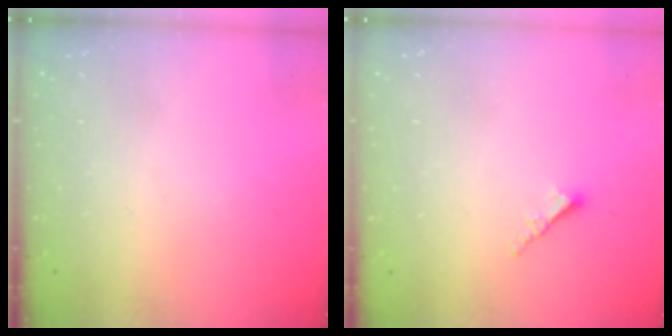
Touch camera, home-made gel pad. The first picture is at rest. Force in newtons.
{"total": 1.7, "press": 1.7, "slide": 0.3}